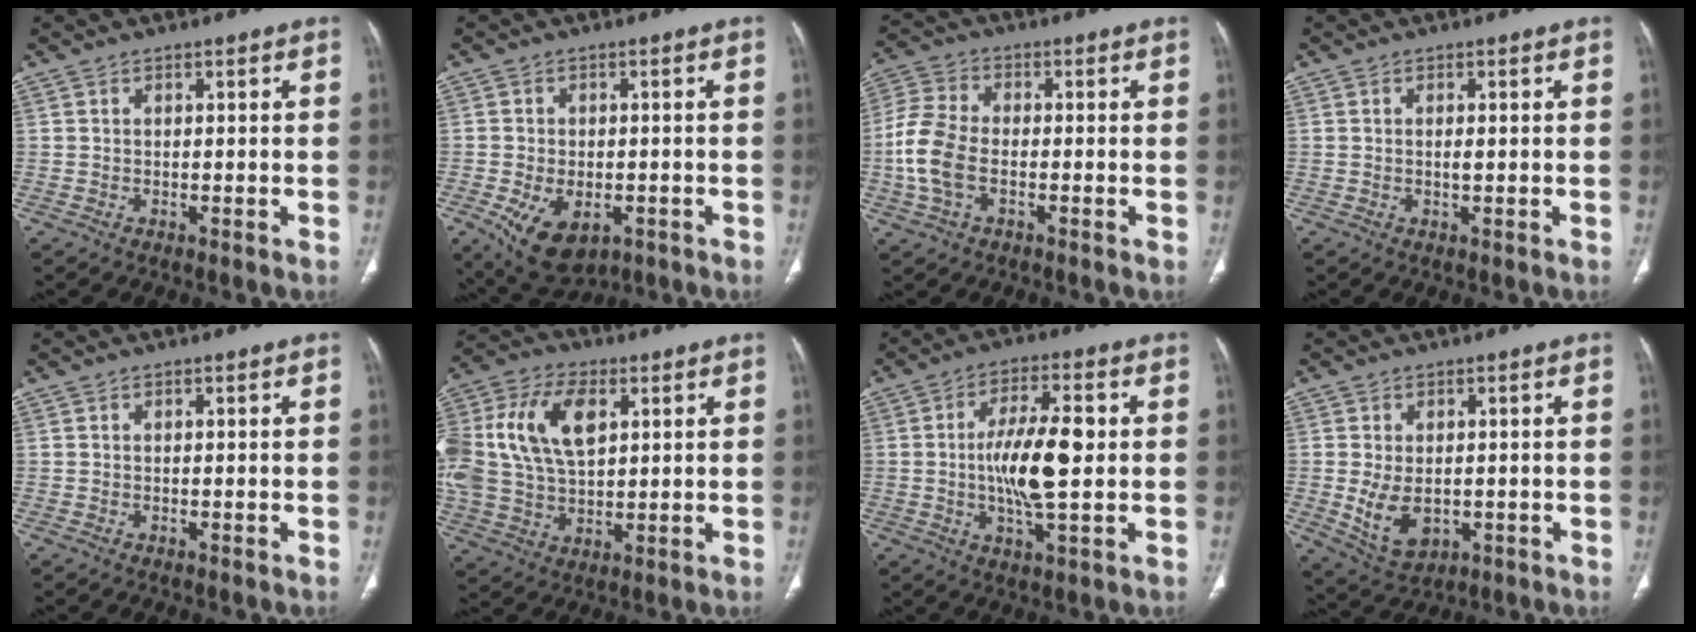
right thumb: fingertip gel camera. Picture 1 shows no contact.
{"total": 10.3, "force": [-4.1, 6.3, 7.1], "torque": [-0.111, 0.004, -0.052]}
{"total": 9.7, "force": [-2.0, 5.9, 7.5], "torque": [-0.173, 0.014, -0.046]}
{"total": 1.2, "force": [0.0, 0.3, 1.1], "torque": [-0.022, -0.001, 0.001]}
{"total": 0.0}
{"total": 24.0, "force": [6.6, 15.1, 17.5], "torque": [-0.399, 0.026, 0.126]}
{"total": 12.3, "force": [0.3, 4.3, 11.6], "torque": [-0.208, 0.007, 0.004]}
{"total": 7.6, "force": [-0.8, 5.1, 5.5], "torque": [-0.091, -0.010, 0.004]}